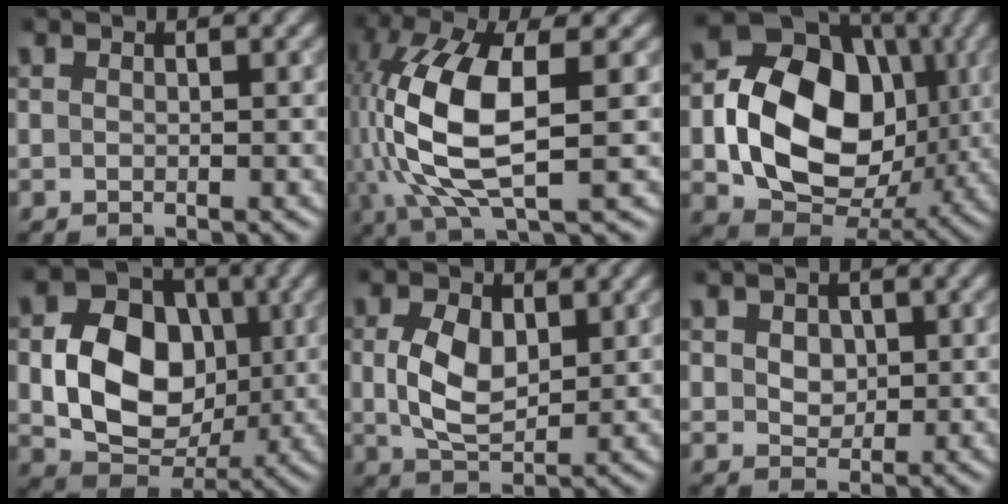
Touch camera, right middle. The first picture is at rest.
{"total": 10.4, "force": [0.1, 4.0, 9.6], "torque": [-0.219, -0.005, 0.006]}
{"total": 14.1, "force": [-0.1, 10.7, 9.1], "torque": [-0.159, -0.003, -0.008]}
{"total": 9.3, "force": [0.0, 7.2, 5.9], "torque": [-0.112, -0.004, -0.003]}
{"total": 4.8, "force": [0.8, 3.0, 3.7], "torque": [-0.085, -0.002, 0.019]}
{"total": 2.6, "force": [0.8, 2.0, 1.5], "torque": [-0.029, 0.007, 0.011]}